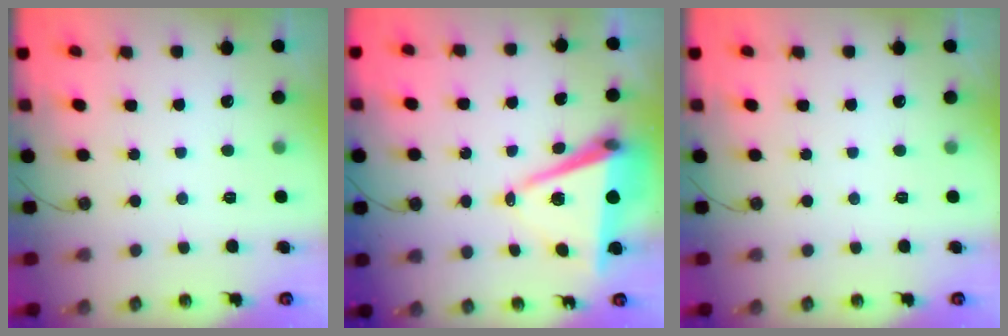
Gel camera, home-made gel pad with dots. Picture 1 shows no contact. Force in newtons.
{"total": 10.4, "press": 9.6, "slide": 3.9}
{"total": 0.0}